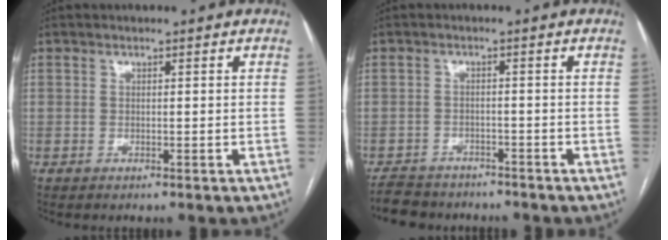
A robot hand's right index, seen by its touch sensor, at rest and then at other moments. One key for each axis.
{"total": 6.3, "fx": -5.6, "fy": 2.8, "fz": 1.0, "tx": -0.015, "ty": -0.006, "tz": -0.086}